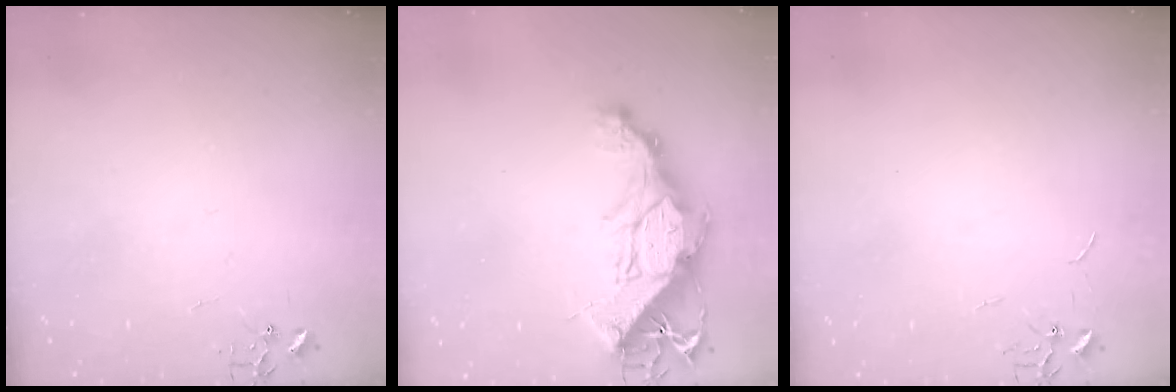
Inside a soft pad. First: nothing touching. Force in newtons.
{"total": 17.8, "press": 17.8, "slide": 1.8}
{"total": 0.8, "press": 0.8, "slide": 0.2}